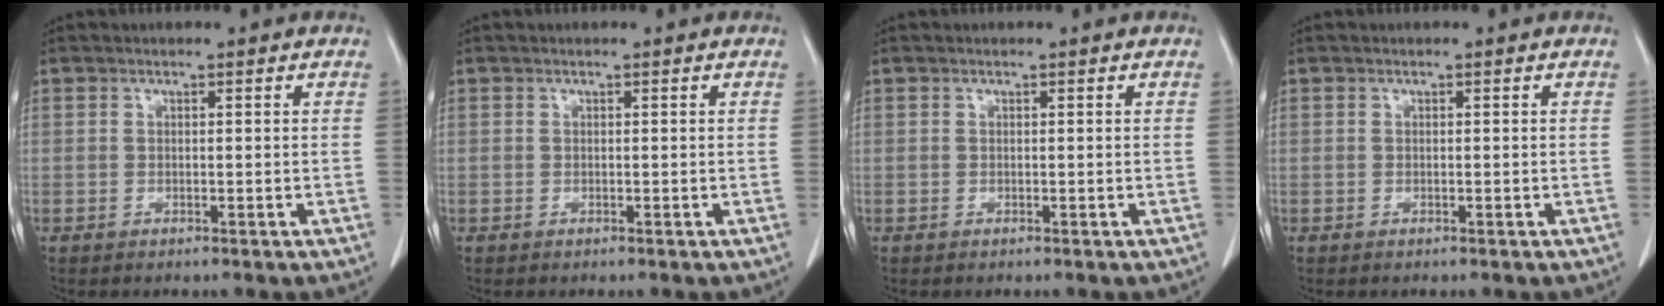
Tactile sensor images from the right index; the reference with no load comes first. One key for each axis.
{"total": 0.0}
{"total": 0.0}
{"total": 0.0}